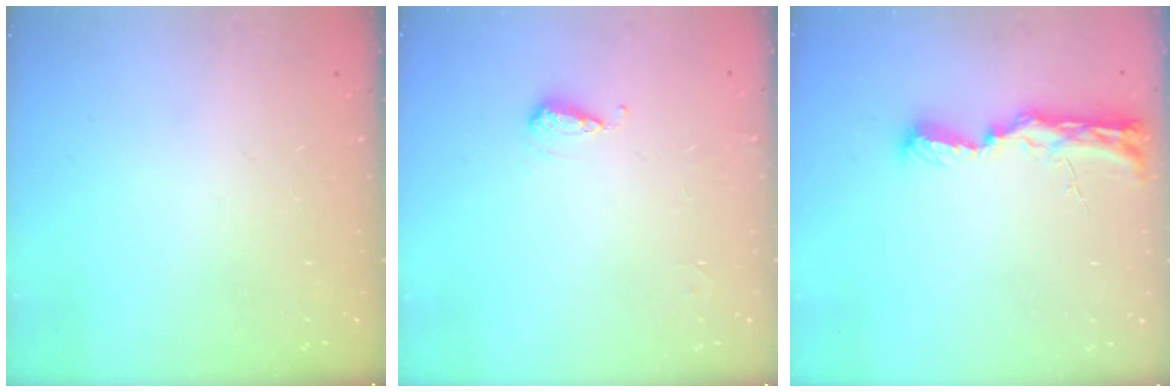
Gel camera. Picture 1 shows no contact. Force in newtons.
{"total": 5.2, "press": 5.1, "slide": 0.9}
{"total": 10.5, "press": 9.6, "slide": 4.3}